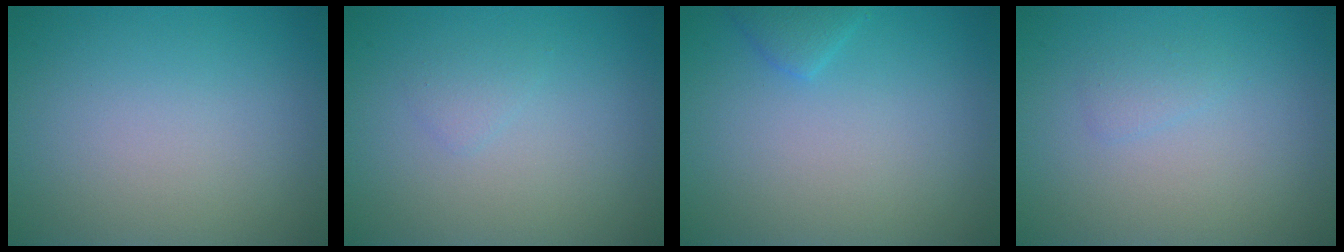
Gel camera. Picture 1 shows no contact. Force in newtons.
{"total": 0.8, "press": 0.8, "slide": 0.1}
{"total": 1.3, "press": 1.3, "slide": 0.1}
{"total": 0.9, "press": 0.9, "slide": 0.1}